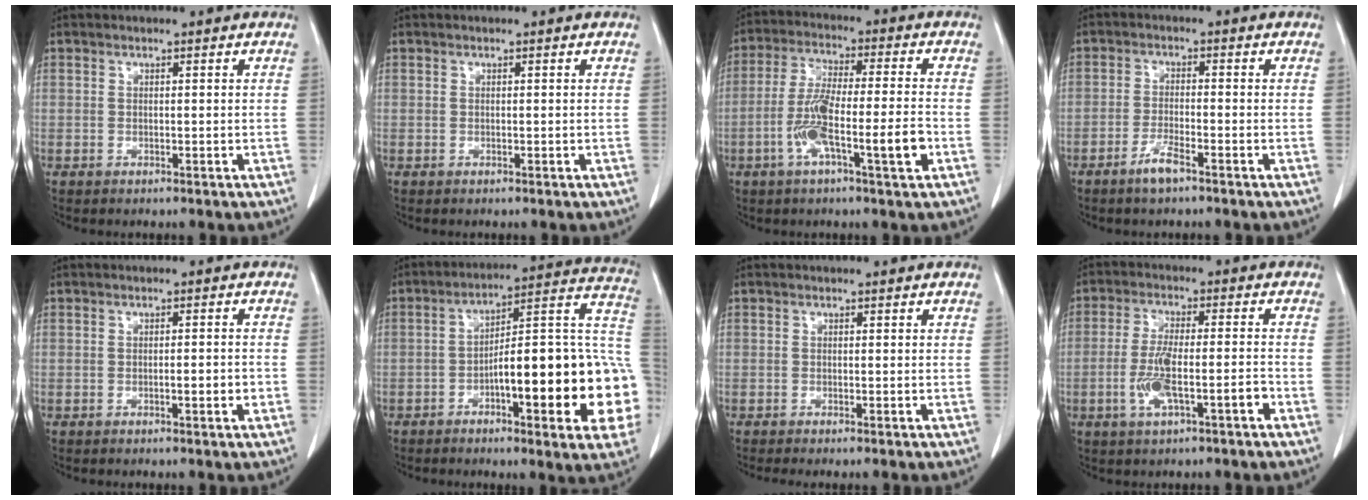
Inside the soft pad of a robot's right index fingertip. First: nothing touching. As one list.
[{"total": 0.0}, {"total": 11.0, "force": [-3.7, 1.0, 10.3], "torque": [-0.190, 0.002, -0.067]}, {"total": 3.5, "force": [-2.5, 0.3, 2.5], "torque": [-0.052, -0.002, -0.047]}, {"total": 2.1, "force": [-0.6, 0.4, 2.0], "torque": [-0.032, 0.000, -0.008]}, {"total": 23.3, "force": [-5.1, 4.5, 22.3], "torque": [-0.231, 0.031, -0.062]}, {"total": 0.7, "force": [-0.6, -0.1, 0.5], "torque": [-0.011, -0.002, -0.011]}, {"total": 7.7, "force": [-2.9, 1.5, 6.9], "torque": [-0.134, 0.005, -0.048]}]